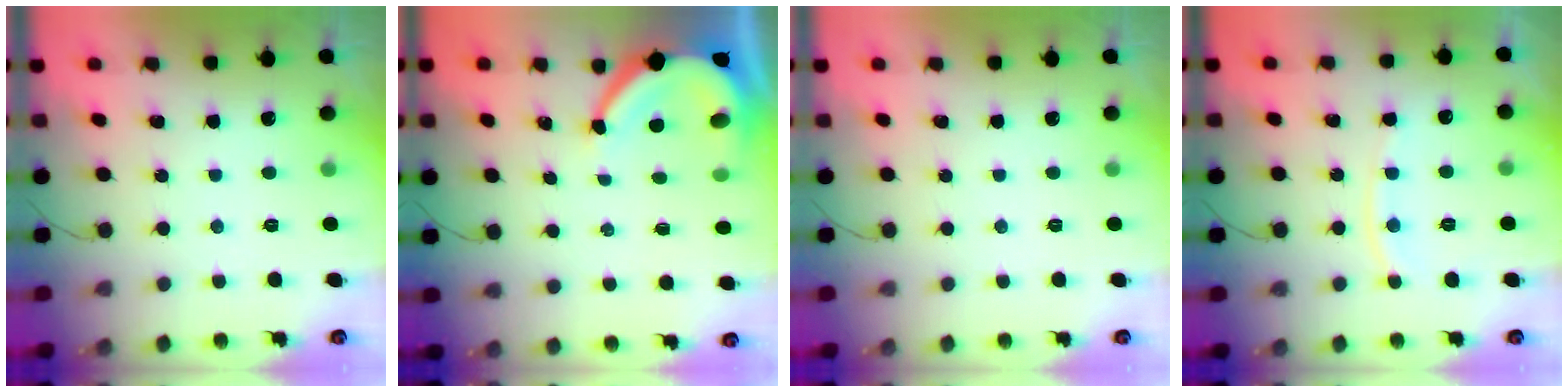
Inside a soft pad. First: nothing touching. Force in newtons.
{"total": 7.7, "press": 7.6, "slide": 0.6}
{"total": 0.0}
{"total": 8.9, "press": 8.9, "slide": 1.2}